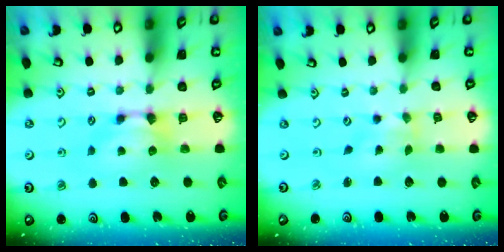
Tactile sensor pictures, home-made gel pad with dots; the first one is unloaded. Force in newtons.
{"total": 2.7, "press": 2.6, "slide": 1.0}